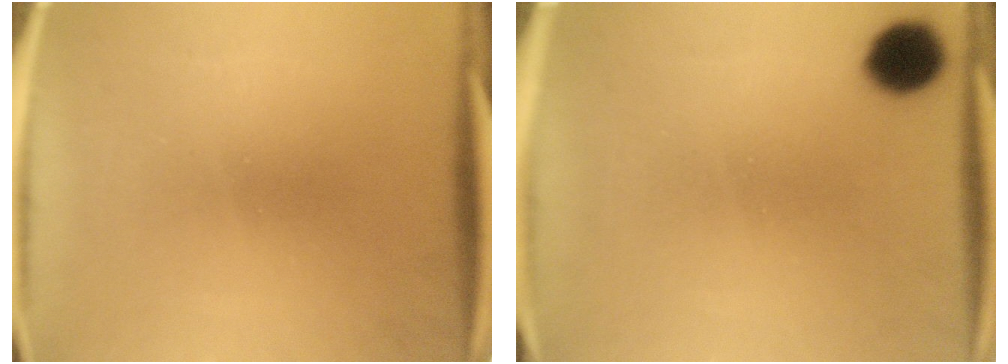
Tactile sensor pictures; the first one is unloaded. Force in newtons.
{"total": 7.3}